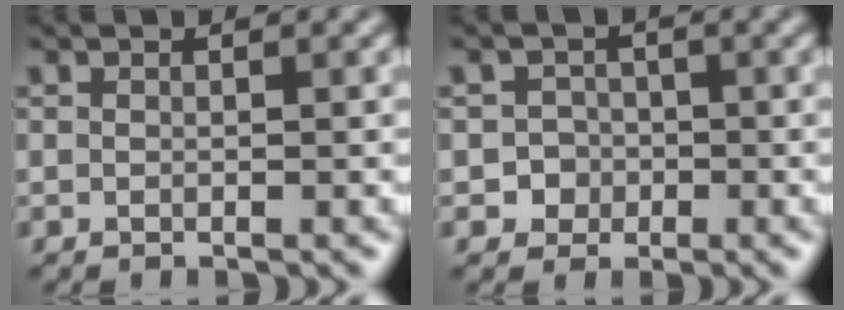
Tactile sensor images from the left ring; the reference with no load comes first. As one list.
[{"total": 2.5, "force": [-0.8, 2.3, 0.2], "torque": [0.022, 0.003, -0.019]}]